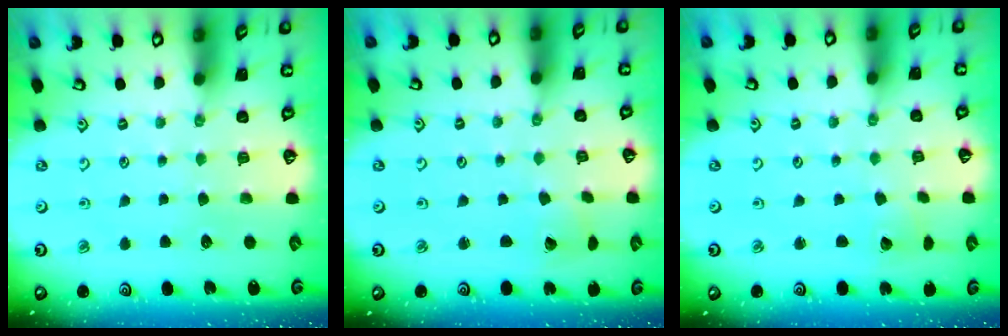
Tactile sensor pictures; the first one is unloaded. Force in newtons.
{"total": 2.9, "press": 2.9, "slide": 0.1}
{"total": 2.8, "press": 2.8, "slide": 0.2}